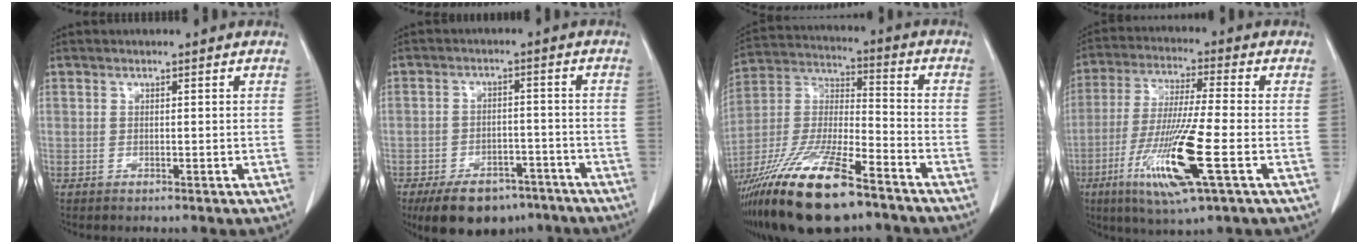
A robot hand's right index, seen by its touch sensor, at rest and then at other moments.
{"total": 11.5, "force": [-8.4, 6.1, 5.0], "torque": [-0.073, 0.005, -0.127]}
{"total": 22.7, "force": [-15.6, 5.0, 15.7], "torque": [-0.347, -0.039, -0.285]}
{"total": 14.4, "force": [-5.0, 0.4, 13.5], "torque": [-0.273, -0.027, -0.093]}